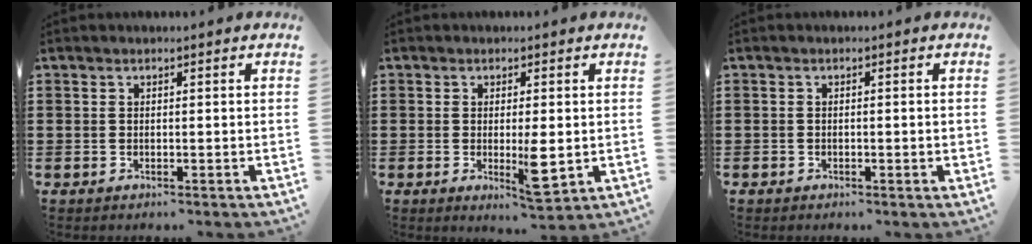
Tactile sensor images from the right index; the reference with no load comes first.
{"total": 5.3, "force": [-0.7, 1.3, 5.1], "torque": [-0.085, -0.010, -0.013]}
{"total": 1.1, "force": [-0.3, 0.2, 1.0], "torque": [-0.016, -0.003, -0.005]}